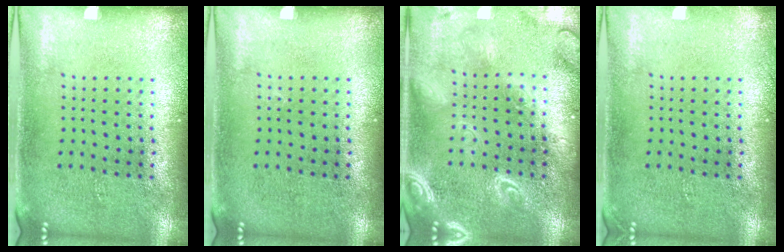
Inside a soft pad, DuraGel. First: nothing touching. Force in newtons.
{"total": 0.0}
{"total": 3.0, "press": 3.0, "slide": 0.3}
{"total": 0.6, "press": 0.6, "slide": 0.1}